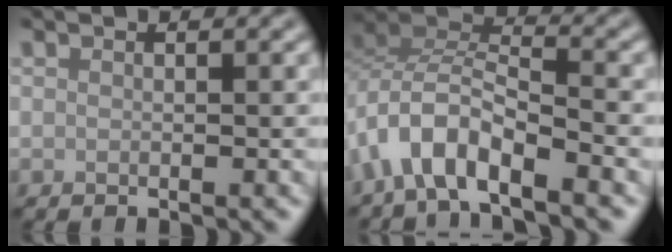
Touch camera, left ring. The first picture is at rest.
{"total": 5.6, "force": [-3.9, 1.8, 3.6], "torque": [-0.061, 0.008, -0.083]}